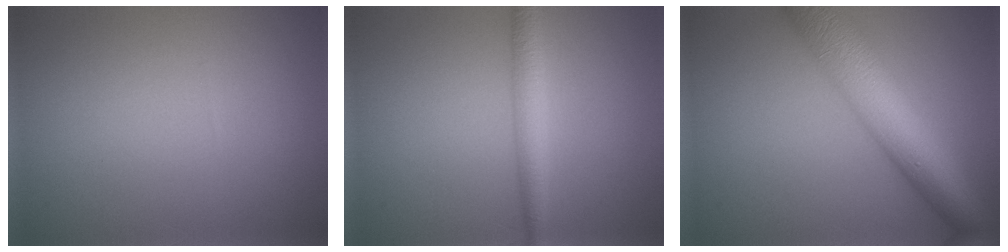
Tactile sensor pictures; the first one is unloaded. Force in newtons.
{"total": 2.6, "press": 2.6, "slide": 0.1}
{"total": 9.3, "press": 9.3, "slide": 0.3}